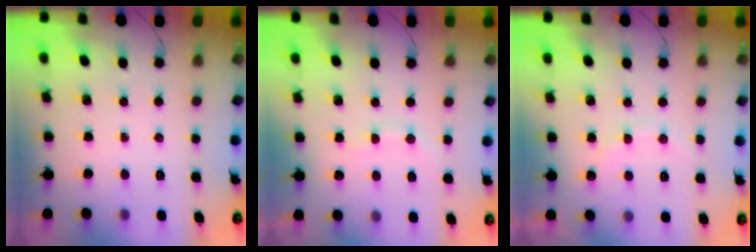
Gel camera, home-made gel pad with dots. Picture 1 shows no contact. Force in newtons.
{"total": 7.8, "press": 7.7, "slide": 1.5}
{"total": 8.3, "press": 8.2, "slide": 1.6}